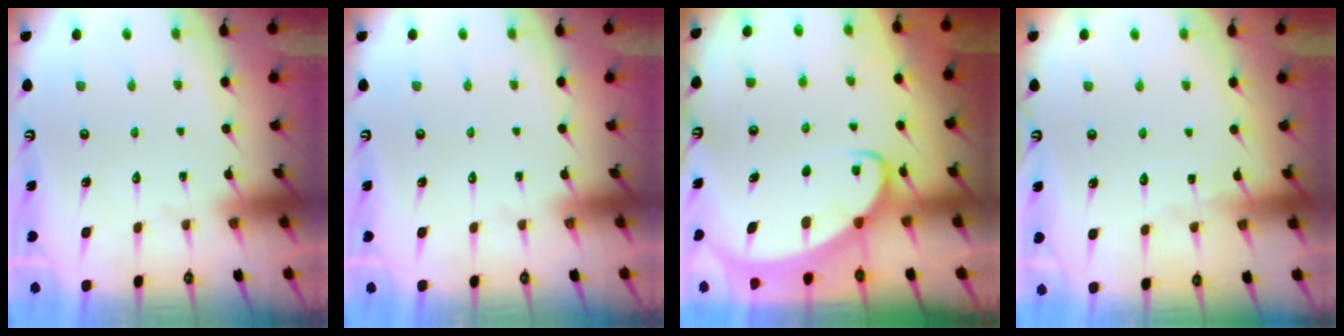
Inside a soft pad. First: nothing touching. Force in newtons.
{"total": 0.0}
{"total": 3.4, "press": 3.4, "slide": 0.5}
{"total": 3.0, "press": 3.0, "slide": 0.3}